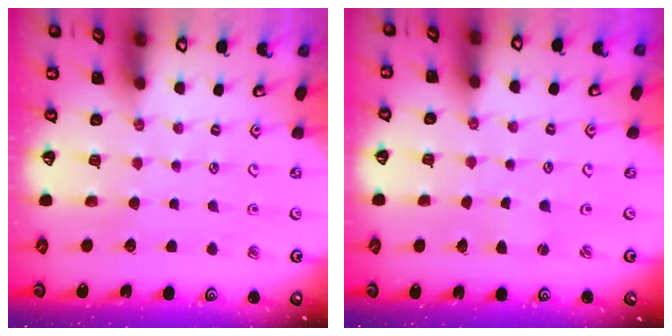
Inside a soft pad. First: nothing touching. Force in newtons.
{"total": 1.0, "press": 1.0, "slide": 0.2}